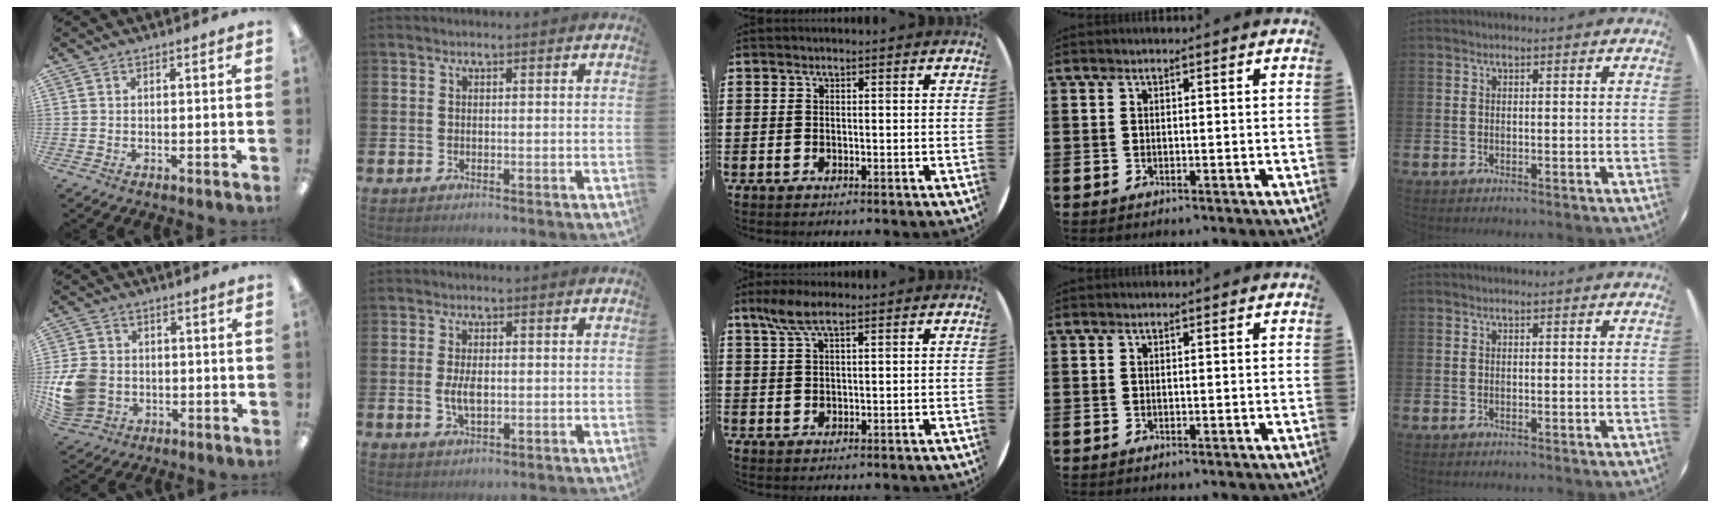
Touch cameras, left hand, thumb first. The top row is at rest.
{"thumb": {"total": 11.6, "force": [-2.0, 9.5, 6.4], "torque": [-0.144, 0.021, -0.032]}, "index": {"total": 3.3, "force": [0.0, 1.6, 2.9], "torque": [-0.046, 0.001, -0.003]}, "middle": {"total": 4.3, "force": [2.8, 1.1, 3.1], "torque": [-0.067, 0.006, 0.050]}}